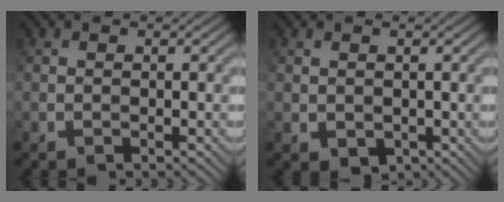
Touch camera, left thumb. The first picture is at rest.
{"total": 1.6, "force": [0.3, 1.4, 0.7], "torque": [-0.023, -0.009, 0.011]}